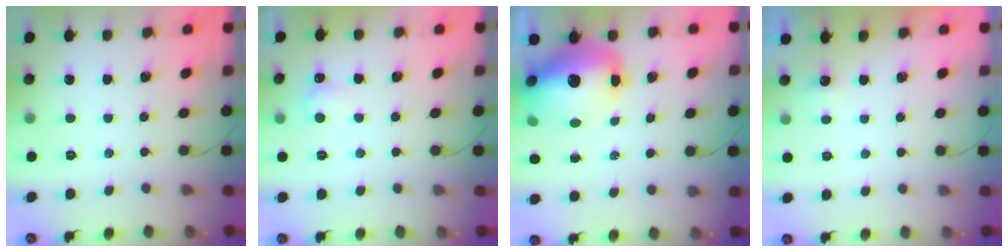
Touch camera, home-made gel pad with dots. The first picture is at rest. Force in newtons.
{"total": 3.7, "press": 3.5, "slide": 1.1}
{"total": 15.2, "press": 14.8, "slide": 3.5}
{"total": 3.3, "press": 0.9, "slide": 3.2}